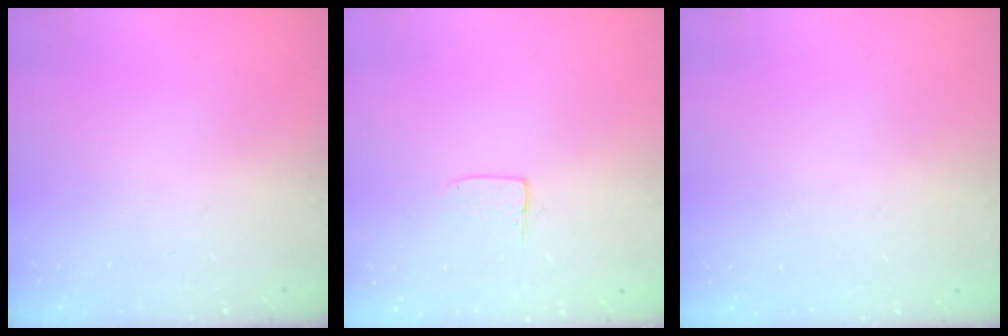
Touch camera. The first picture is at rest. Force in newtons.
{"total": 5.8, "press": 5.8, "slide": 0.4}
{"total": 0.0}